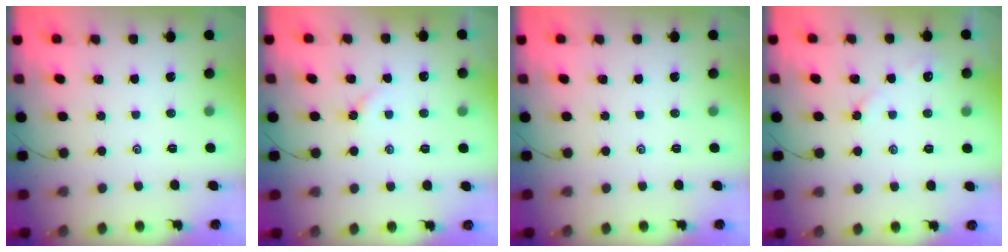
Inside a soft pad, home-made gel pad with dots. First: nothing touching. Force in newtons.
{"total": 2.3, "press": 2.3, "slide": 0.5}
{"total": 0.0}
{"total": 4.1, "press": 4.1, "slide": 0.6}